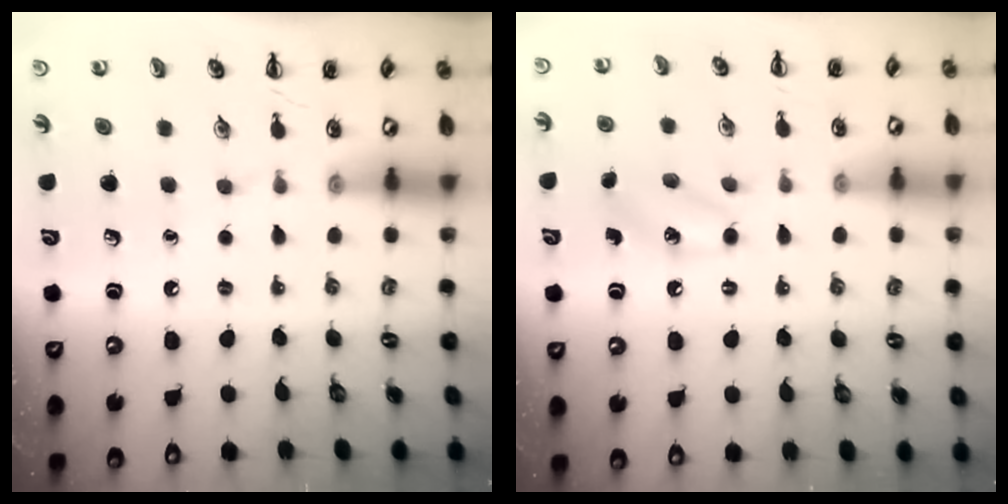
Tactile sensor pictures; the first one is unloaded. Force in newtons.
{"total": 8.0, "press": 7.8, "slide": 1.8}